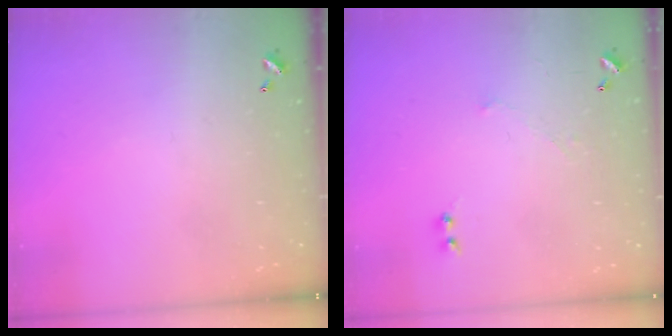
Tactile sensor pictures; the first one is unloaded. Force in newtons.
{"total": 0.9, "press": 0.3, "slide": 0.8}